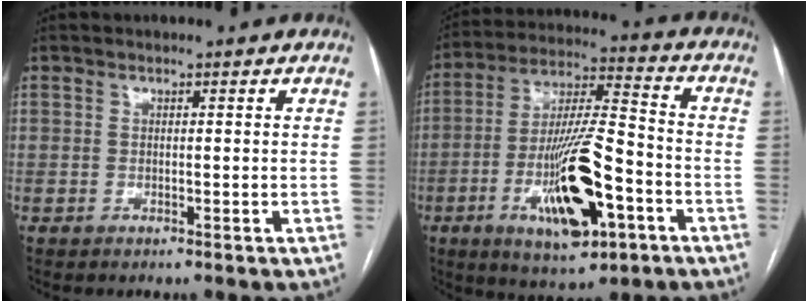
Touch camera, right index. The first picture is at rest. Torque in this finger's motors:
{"motor_torque": [2.14, 0.00, 0.80, 0.21]}